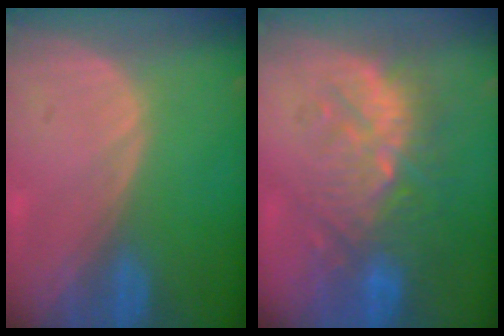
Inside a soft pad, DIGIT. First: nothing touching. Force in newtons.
{"total": 9.8, "press": 9.5, "slide": 2.3}